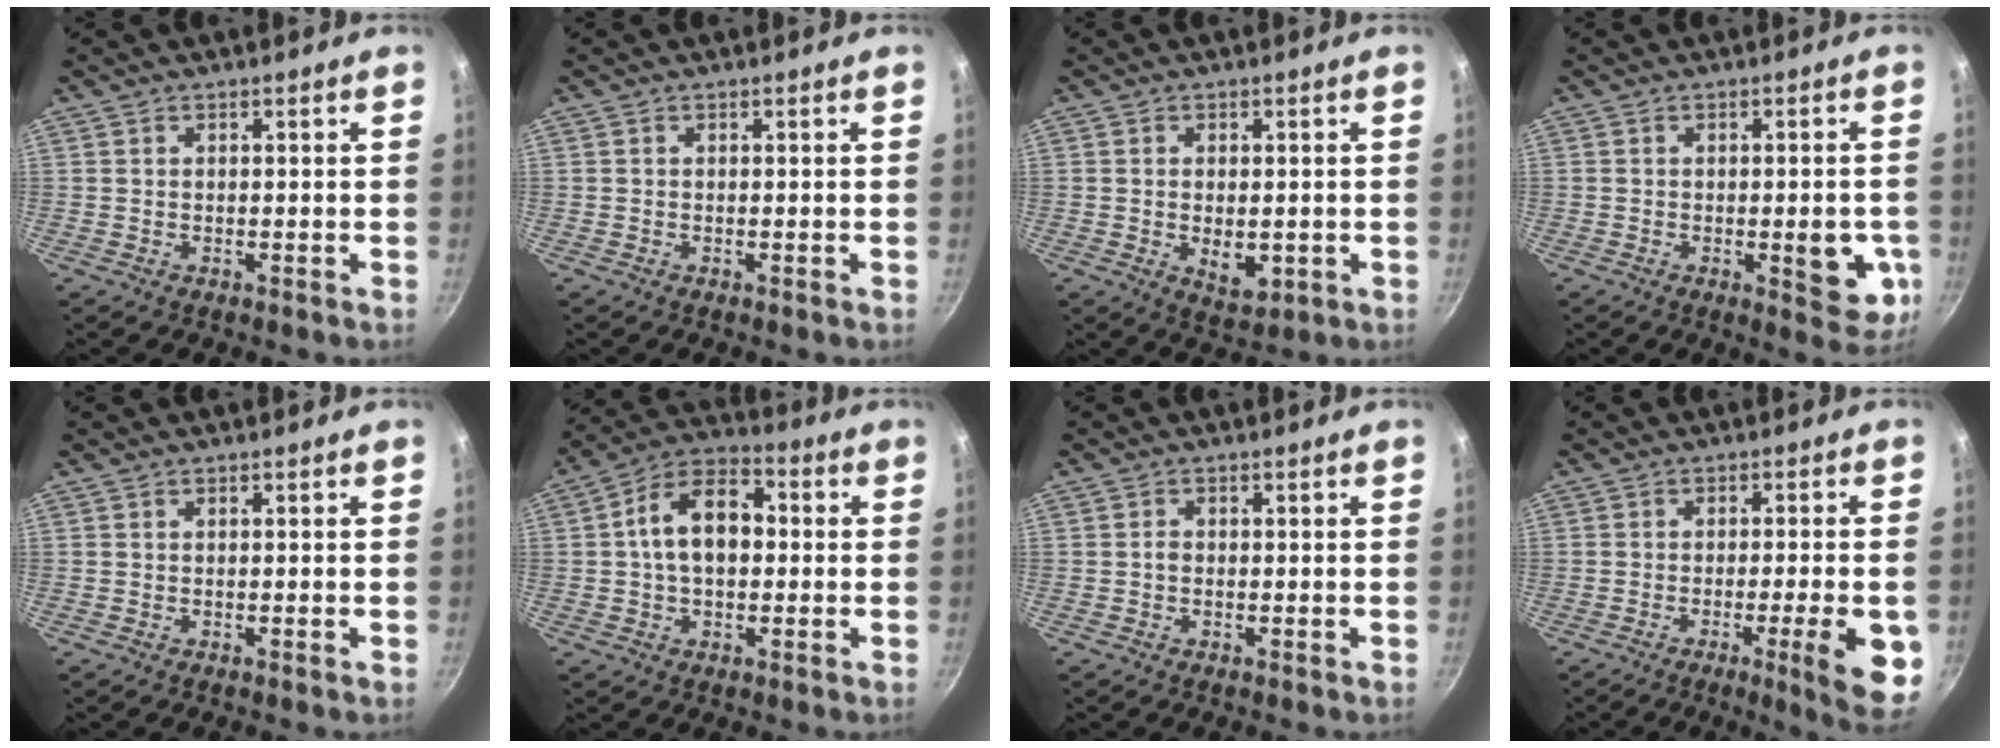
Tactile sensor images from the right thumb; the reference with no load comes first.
{"total": 0.0}
{"total": 5.6, "force": [-0.9, 3.2, 4.6], "torque": [-0.064, -0.009, -0.006]}
{"total": 8.7, "force": [-2.0, 3.4, 7.8], "torque": [-0.074, 0.002, -0.022]}
{"total": 0.0}
{"total": 12.8, "force": [0.8, 8.2, 9.7], "torque": [-0.133, 0.034, -0.005]}
{"total": 1.0, "force": [-0.2, 0.8, 0.6], "torque": [-0.010, 0.006, -0.006]}
{"total": 11.2, "force": [-3.6, 1.6, 10.5], "torque": [-0.124, 0.009, -0.046]}